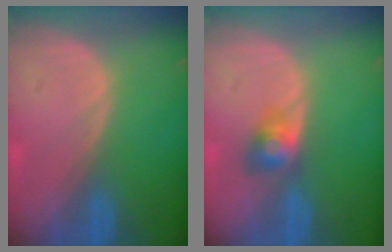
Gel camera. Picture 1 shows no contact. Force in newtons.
{"total": 3.1, "press": 3.1, "slide": 0.1}